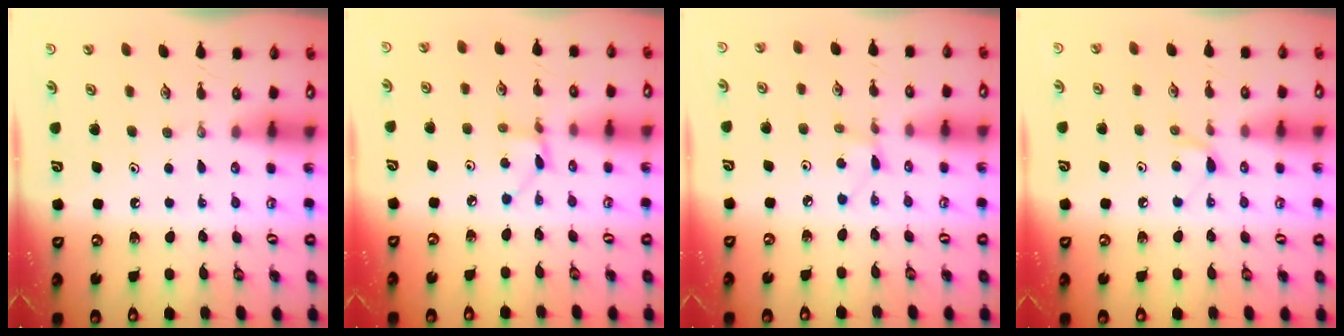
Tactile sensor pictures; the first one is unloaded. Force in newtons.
{"total": 2.9, "press": 2.9, "slide": 0.3}
{"total": 3.5, "press": 3.5, "slide": 0.4}
{"total": 4.9, "press": 4.9, "slide": 0.6}